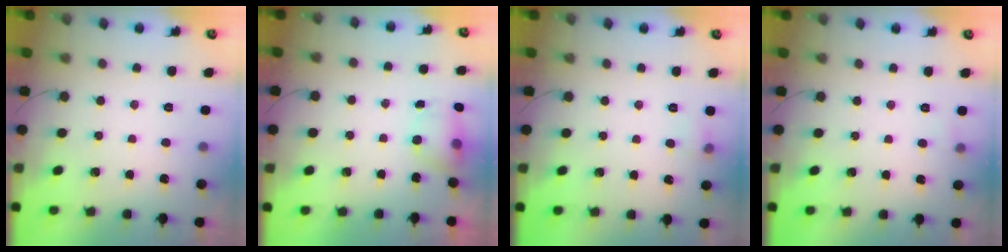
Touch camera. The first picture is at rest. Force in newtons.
{"total": 6.9, "press": 5.5, "slide": 4.3}
{"total": 4.0, "press": 3.7, "slide": 1.3}
{"total": 2.6, "press": 2.4, "slide": 1.0}